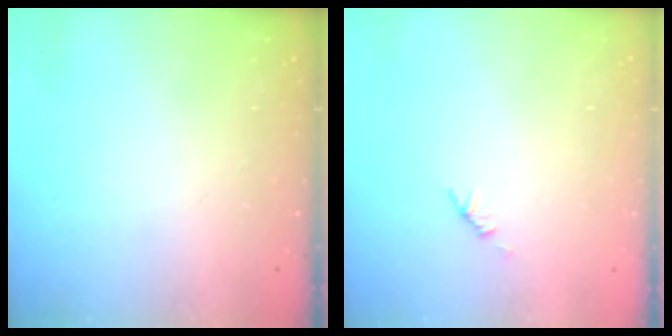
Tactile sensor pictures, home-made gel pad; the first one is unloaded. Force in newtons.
{"total": 1.9, "press": 1.8, "slide": 0.6}